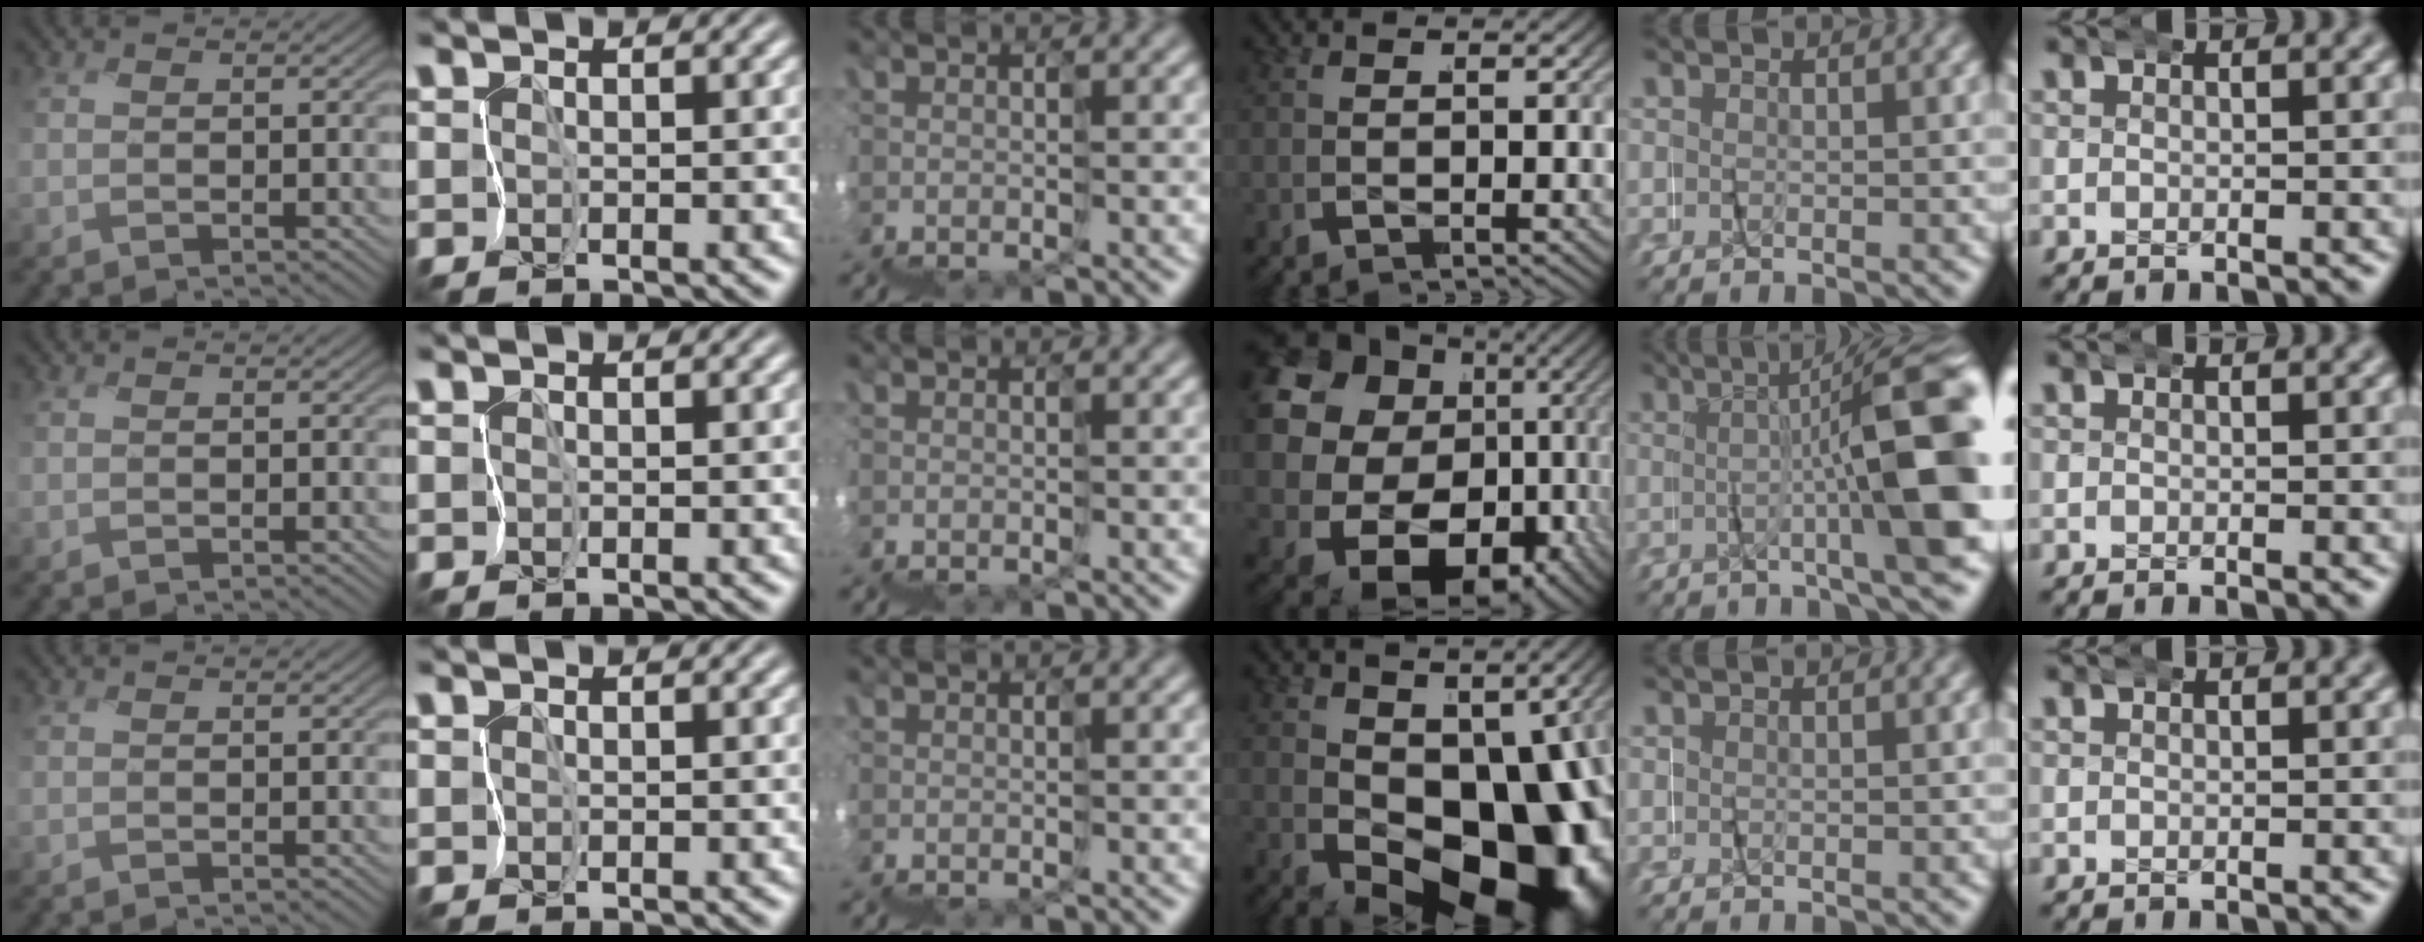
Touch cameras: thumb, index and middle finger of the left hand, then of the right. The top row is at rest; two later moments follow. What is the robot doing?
{"motion": "wrap", "object": "netting"}